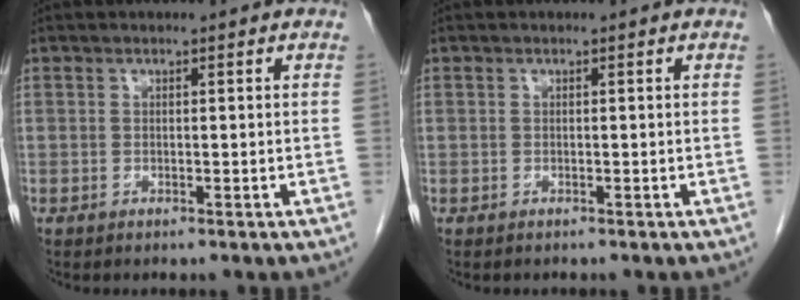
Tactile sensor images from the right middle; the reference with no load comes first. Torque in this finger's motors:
{"motor_torque": [-1.54, 0.45, -0.41, -0.06]}